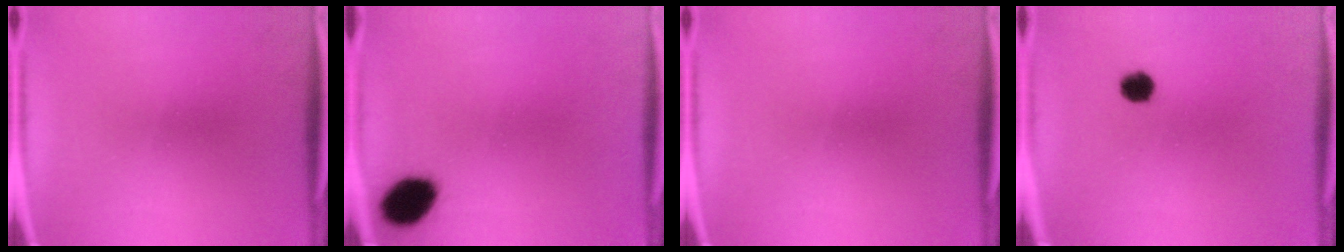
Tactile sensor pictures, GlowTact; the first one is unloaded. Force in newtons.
{"total": 8.2}
{"total": 0.0}
{"total": 3.1}